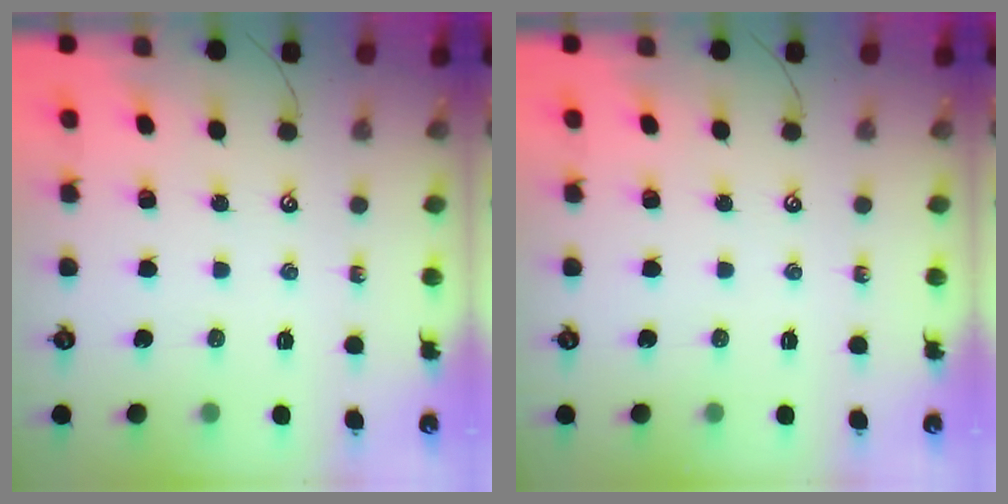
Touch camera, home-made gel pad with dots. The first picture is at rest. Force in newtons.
{"total": 0.0}